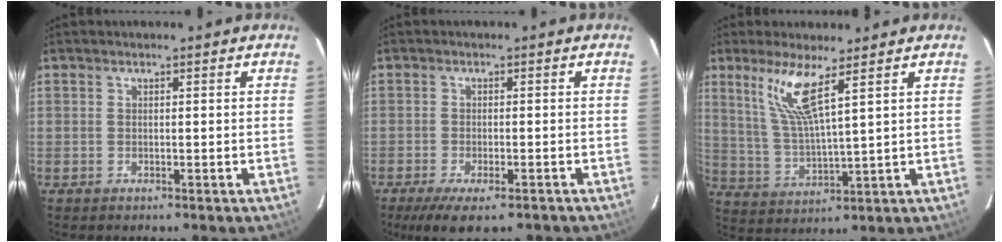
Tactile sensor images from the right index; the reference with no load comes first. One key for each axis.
{"total": 8.7, "fx": -6.3, "fy": 2.6, "fz": 5.4, "tx": -0.116, "ty": -0.032, "tz": -0.100}
{"total": 8.7, "fx": 5.1, "fy": 0.3, "fz": 7.0, "tx": -0.138, "ty": -0.006, "tz": 0.111}